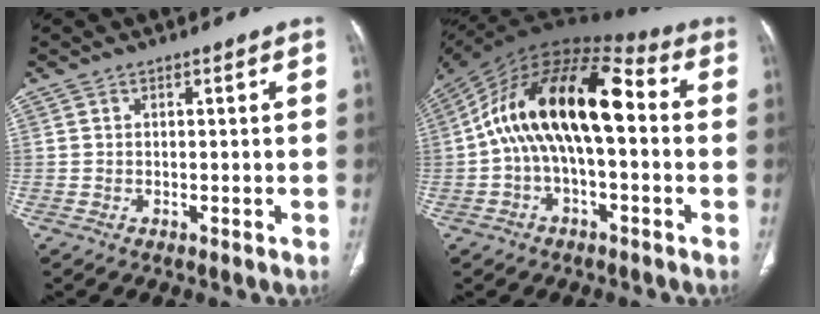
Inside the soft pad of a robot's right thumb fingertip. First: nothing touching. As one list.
[{"total": 20.2, "force": [0.4, 9.9, 17.5], "torque": [-0.295, 0.053, -0.003]}]